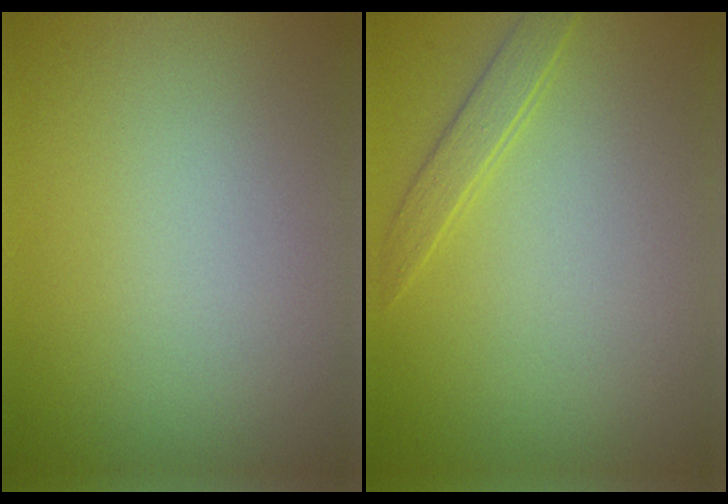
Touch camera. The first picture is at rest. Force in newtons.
{"total": 1.4, "press": 1.4, "slide": 0.1}